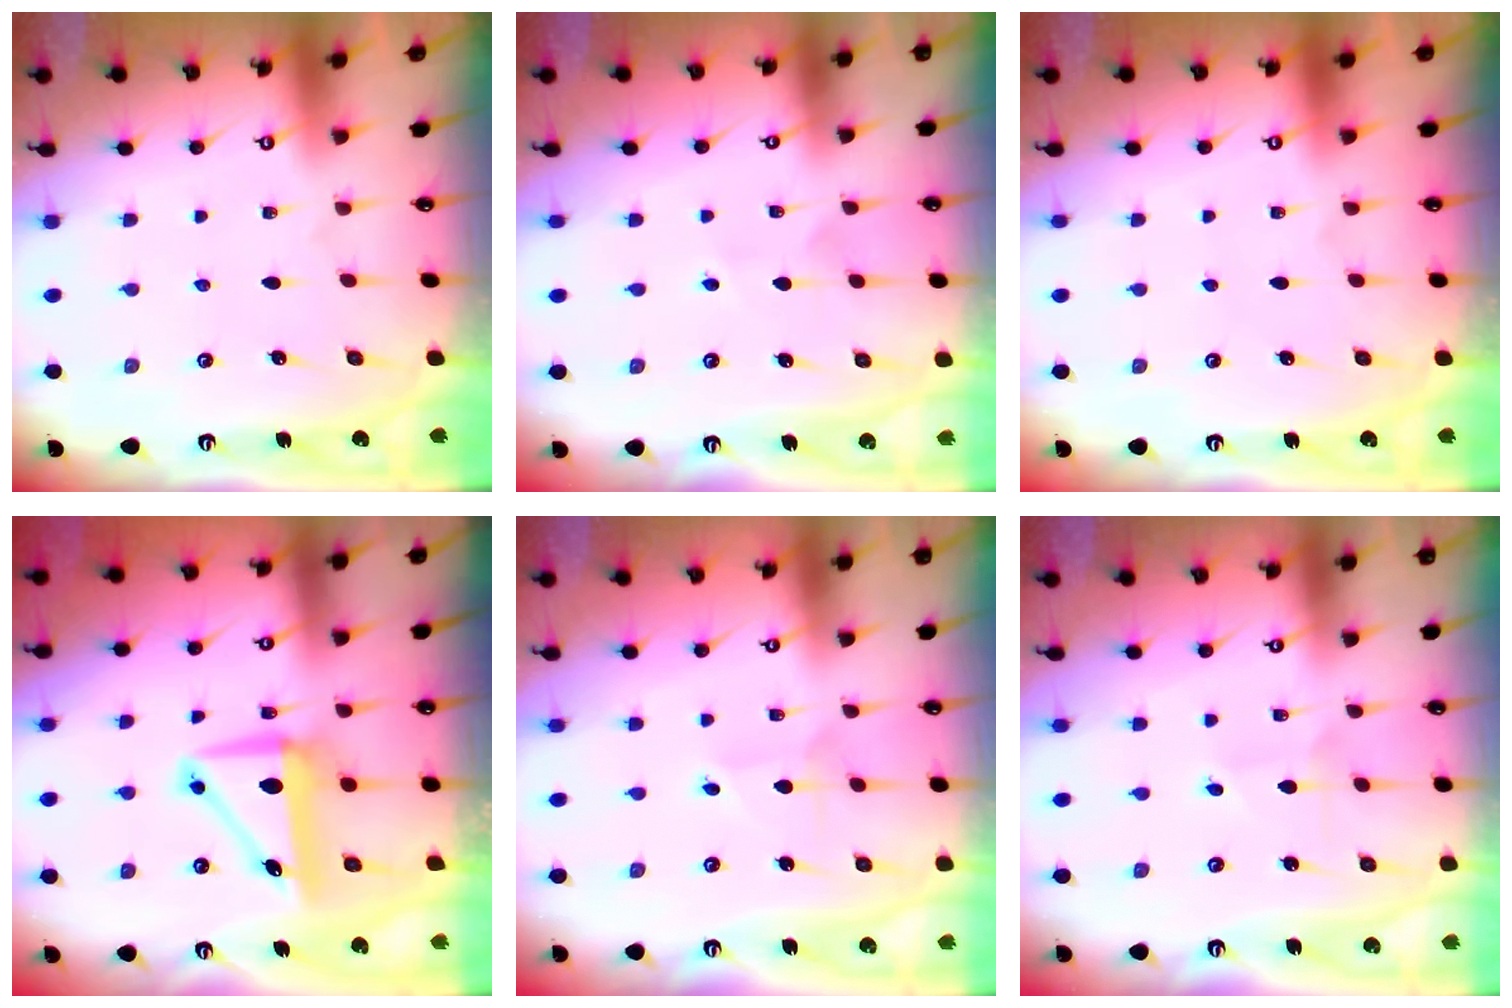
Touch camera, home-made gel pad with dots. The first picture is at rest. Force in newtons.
{"total": 2.6, "press": 2.4, "slide": 1.0}
{"total": 0.0}
{"total": 9.4, "press": 9.3, "slide": 1.4}
{"total": 2.8, "press": 2.7, "slide": 0.3}
{"total": 1.9, "press": 1.9, "slide": 0.1}